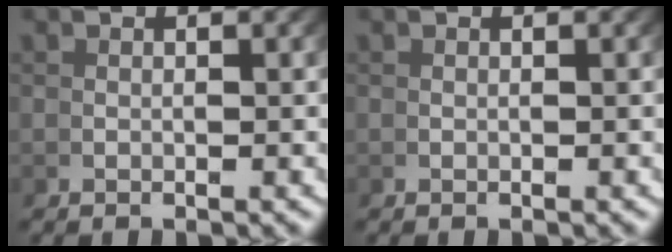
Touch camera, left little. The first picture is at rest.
{"total": 0.0}